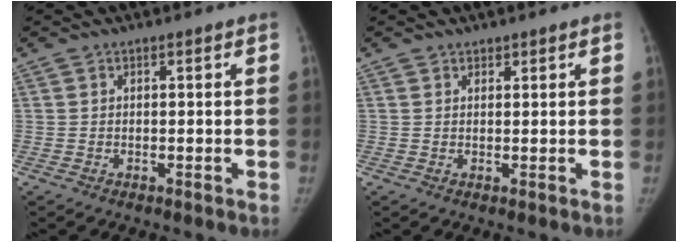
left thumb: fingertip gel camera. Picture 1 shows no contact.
{"total": 1.0, "force": [0.8, 0.5, 0.0], "torque": [0.012, -0.006, 0.009]}